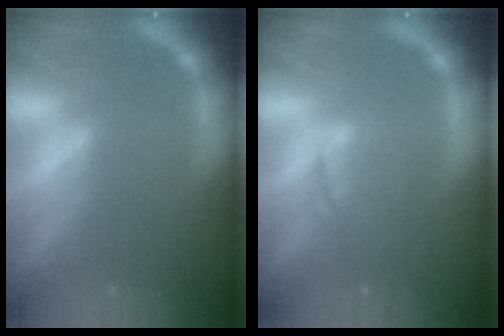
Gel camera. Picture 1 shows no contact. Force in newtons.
{"total": 3.0}